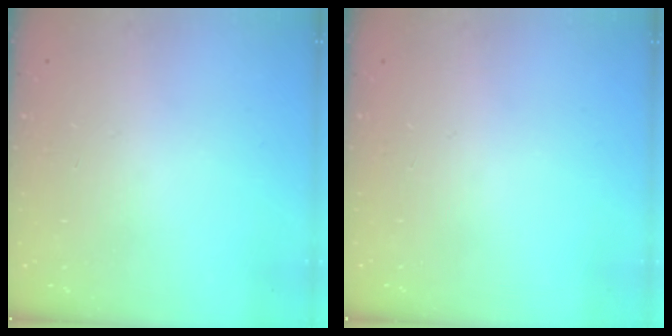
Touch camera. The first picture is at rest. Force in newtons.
{"total": 0.0}